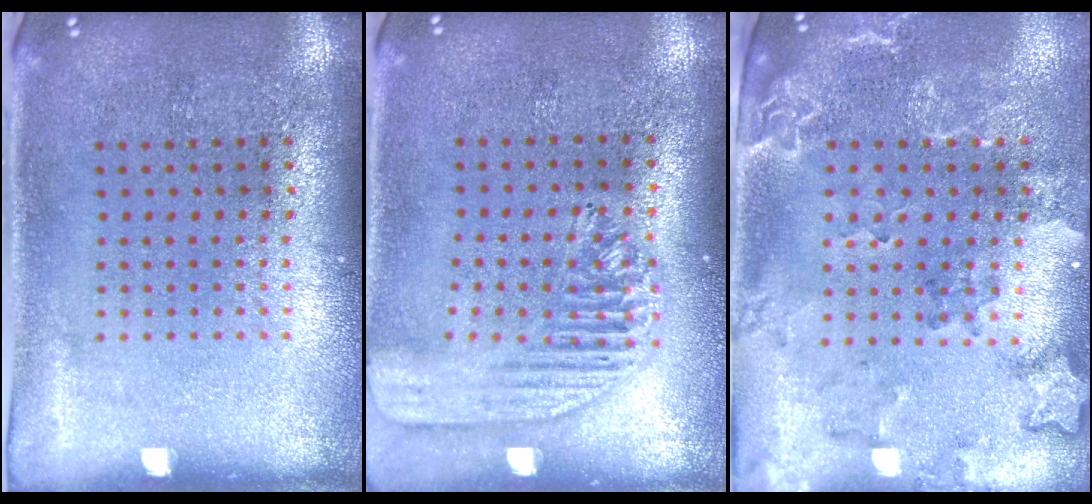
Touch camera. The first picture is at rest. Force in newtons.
{"total": 1.8, "press": 1.6, "slide": 0.7}
{"total": 2.0, "press": 1.9, "slide": 0.7}